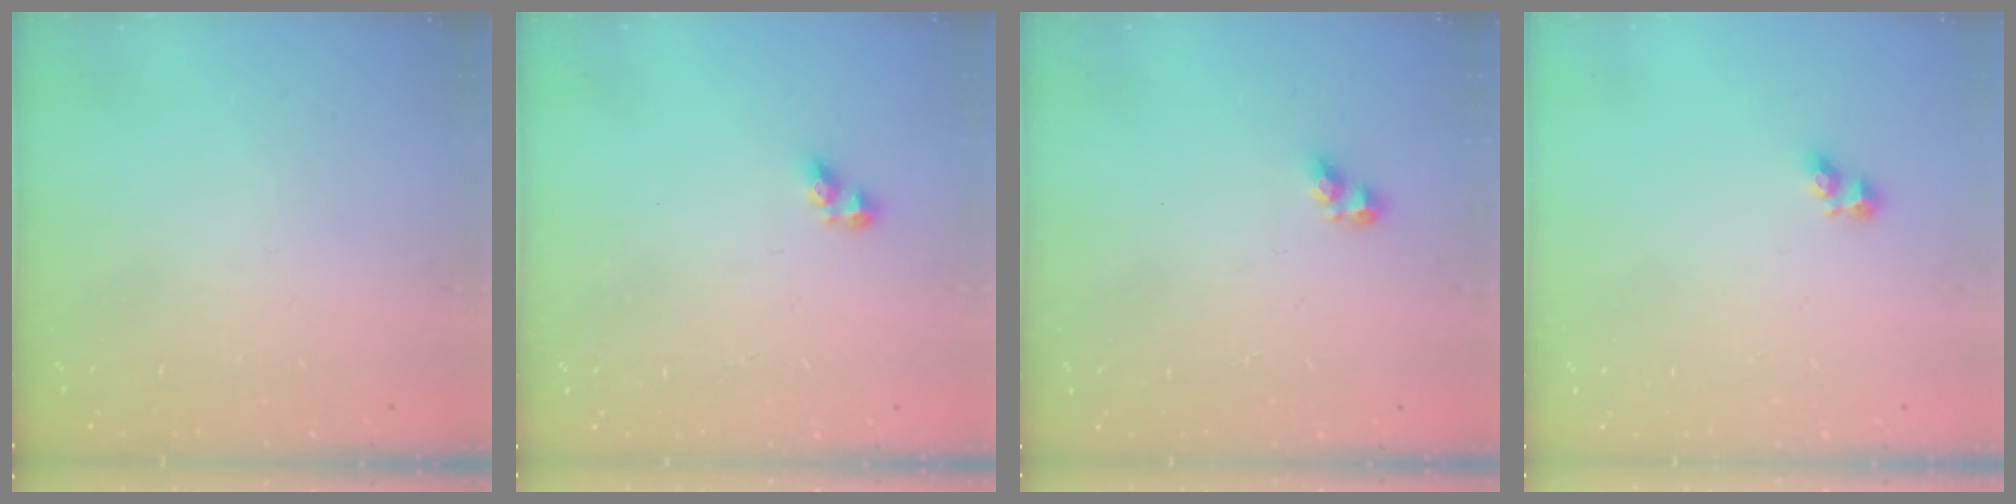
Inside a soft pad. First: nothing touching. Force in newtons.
{"total": 5.2, "press": 5.2, "slide": 0.7}
{"total": 5.1, "press": 5.1, "slide": 0.3}
{"total": 3.6, "press": 3.4, "slide": 1.3}